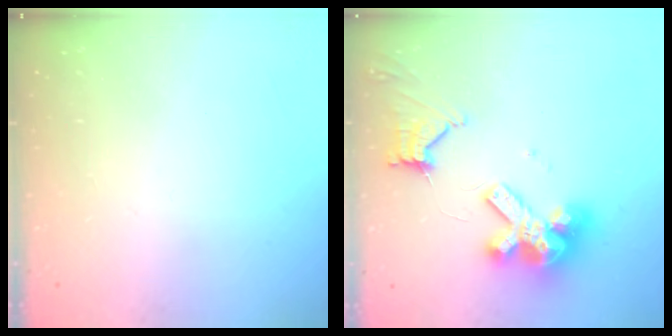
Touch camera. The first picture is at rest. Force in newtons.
{"total": 14.3, "press": 14.2, "slide": 1.7}